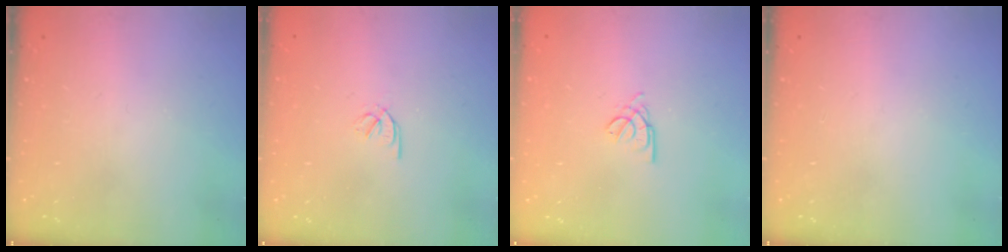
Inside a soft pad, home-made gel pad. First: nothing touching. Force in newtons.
{"total": 1.9, "press": 1.9, "slide": 0.3}
{"total": 2.5, "press": 2.5, "slide": 0.5}
{"total": 0.0}